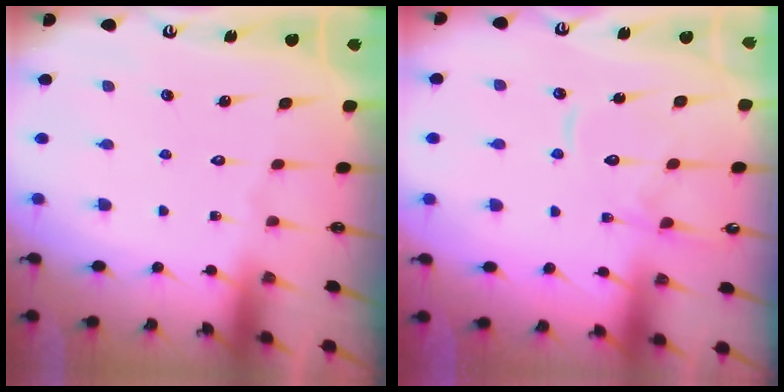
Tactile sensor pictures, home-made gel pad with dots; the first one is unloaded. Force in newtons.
{"total": 12.7, "press": 12.6, "slide": 1.3}